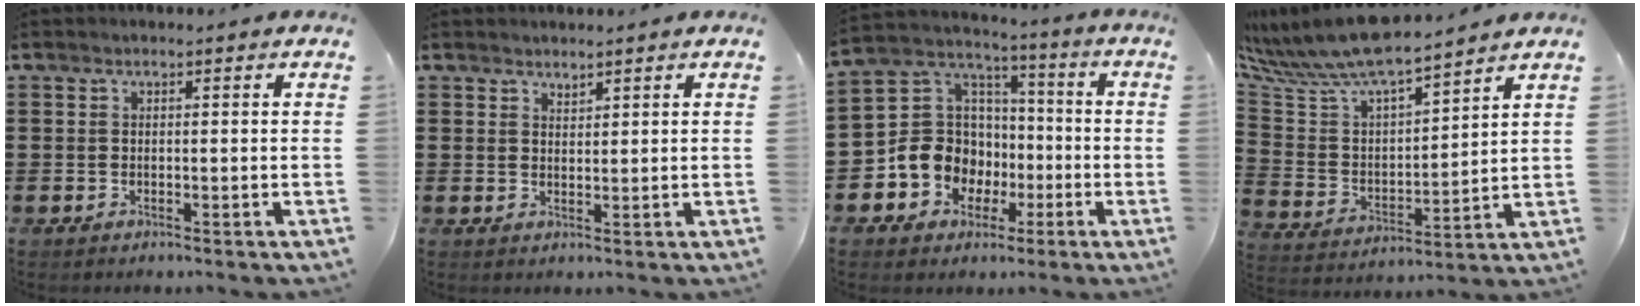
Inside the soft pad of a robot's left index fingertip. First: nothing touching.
{"total": 1.6, "force": [1.5, 0.4, -0.3], "torque": [0.003, 0.001, 0.030]}
{"total": 10.2, "force": [-3.6, 9.2, 2.6], "torque": [-0.099, 0.010, -0.065]}
{"total": 8.5, "force": [8.0, 1.0, 2.6], "torque": [-0.092, -0.055, 0.136]}